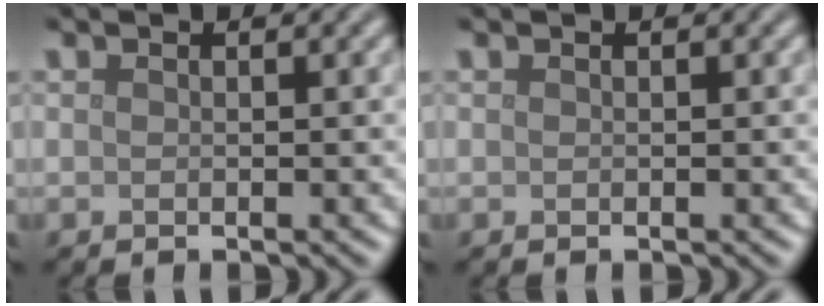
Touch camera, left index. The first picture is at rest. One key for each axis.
{"total": 0.0}